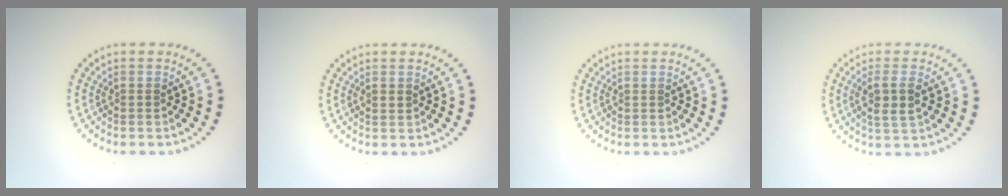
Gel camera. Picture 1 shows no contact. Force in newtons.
{"total": 1.0, "press": 1.0, "slide": 0.1}
{"total": 0.0}
{"total": 2.7, "press": 2.4, "slide": 1.1}